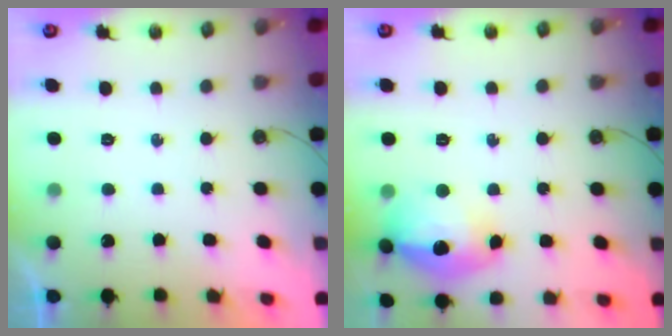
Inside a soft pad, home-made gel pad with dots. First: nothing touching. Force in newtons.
{"total": 16.6, "press": 16.6, "slide": 1.2}